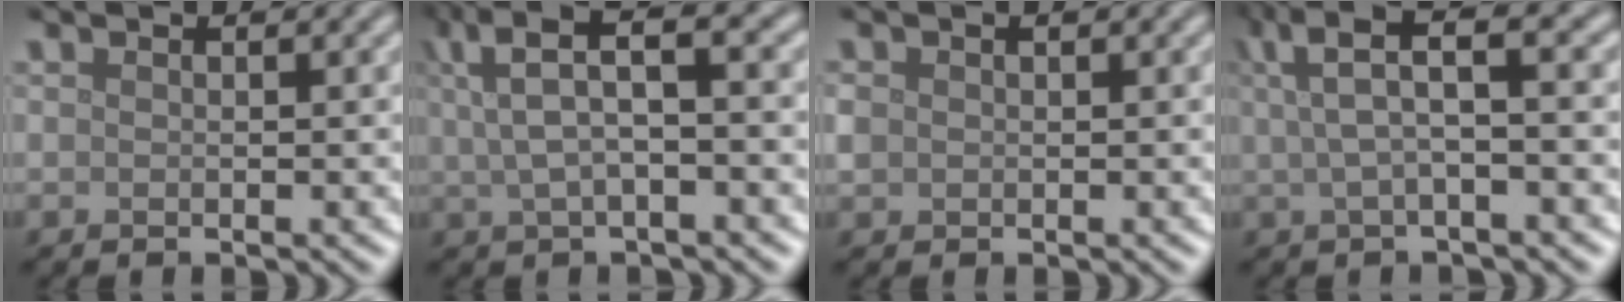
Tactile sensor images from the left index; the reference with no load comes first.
{"total": 6.1, "force": [2.5, 1.9, 5.2], "torque": [-0.100, 0.019, 0.043]}
{"total": 1.5, "force": [0.3, 1.3, 0.7], "torque": [-0.015, 0.003, 0.004]}
{"total": 5.2, "force": [2.0, 1.3, 4.7], "torque": [-0.081, 0.020, 0.033]}